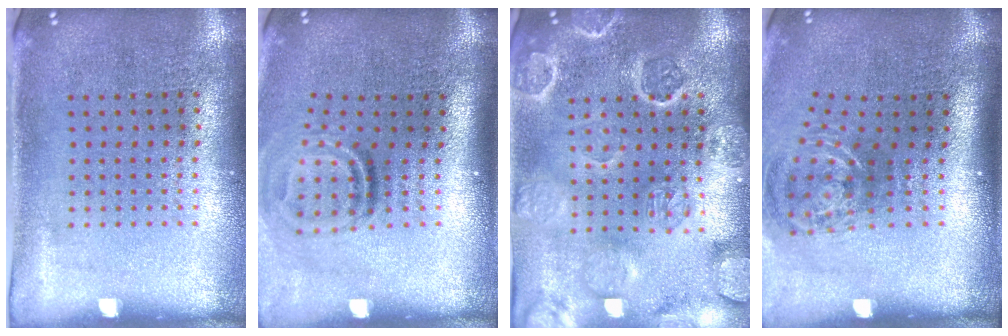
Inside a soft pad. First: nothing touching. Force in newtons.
{"total": 1.9, "press": 1.1, "slide": 1.6}
{"total": 3.2, "press": 3.0, "slide": 0.9}
{"total": 1.8, "press": 1.3, "slide": 1.3}